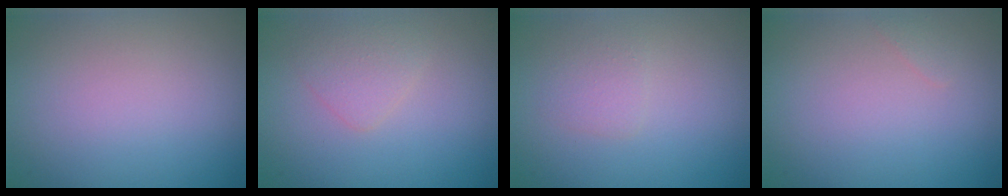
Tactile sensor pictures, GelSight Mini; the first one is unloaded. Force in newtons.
{"total": 1.7, "press": 1.7, "slide": 0.1}
{"total": 1.2, "press": 1.2, "slide": 0.0}
{"total": 0.5, "press": 0.5, "slide": 0.1}